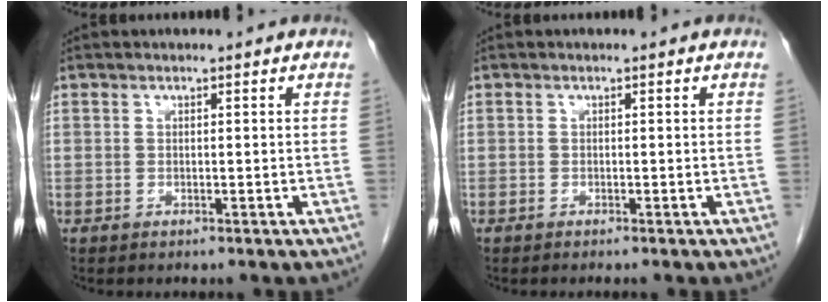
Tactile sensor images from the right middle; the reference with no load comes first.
{"total": 0.5, "force": [-0.5, -0.1, 0.2], "torque": [-0.004, -0.001, -0.008]}